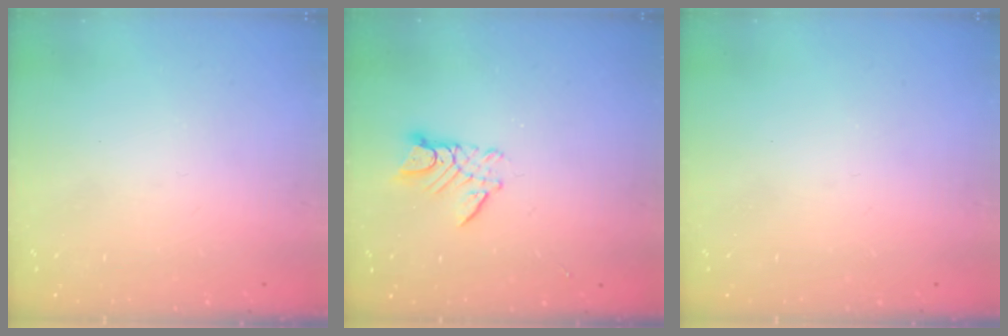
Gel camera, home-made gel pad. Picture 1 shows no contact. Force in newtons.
{"total": 8.8, "press": 8.7, "slide": 0.7}
{"total": 0.0}